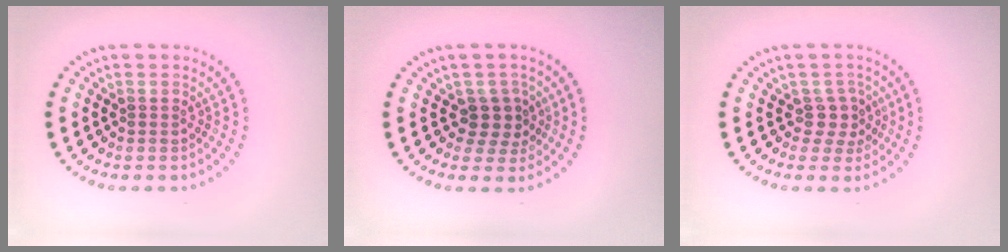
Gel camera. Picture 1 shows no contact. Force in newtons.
{"total": 2.5, "press": 1.9, "slide": 1.5}
{"total": 2.0, "press": 1.5, "slide": 1.2}